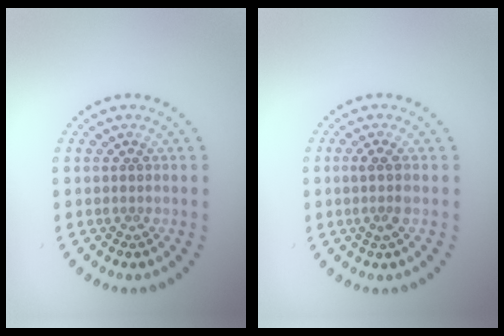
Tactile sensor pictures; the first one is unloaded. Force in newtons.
{"total": 1.6, "press": 1.3, "slide": 0.9}